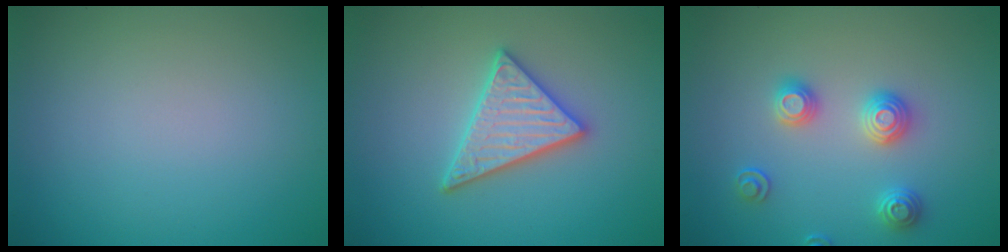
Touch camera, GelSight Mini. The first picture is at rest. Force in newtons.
{"total": 3.6, "press": 3.5, "slide": 0.6}
{"total": 2.8, "press": 2.7, "slide": 0.8}